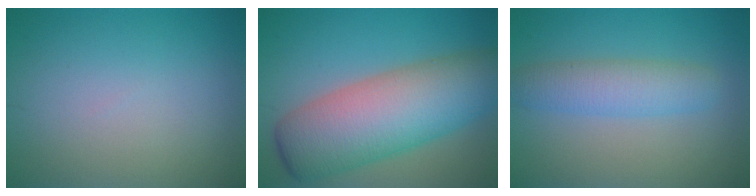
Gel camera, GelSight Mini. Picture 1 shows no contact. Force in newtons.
{"total": 11.0, "press": 11.0, "slide": 0.4}
{"total": 3.8, "press": 3.8, "slide": 0.0}